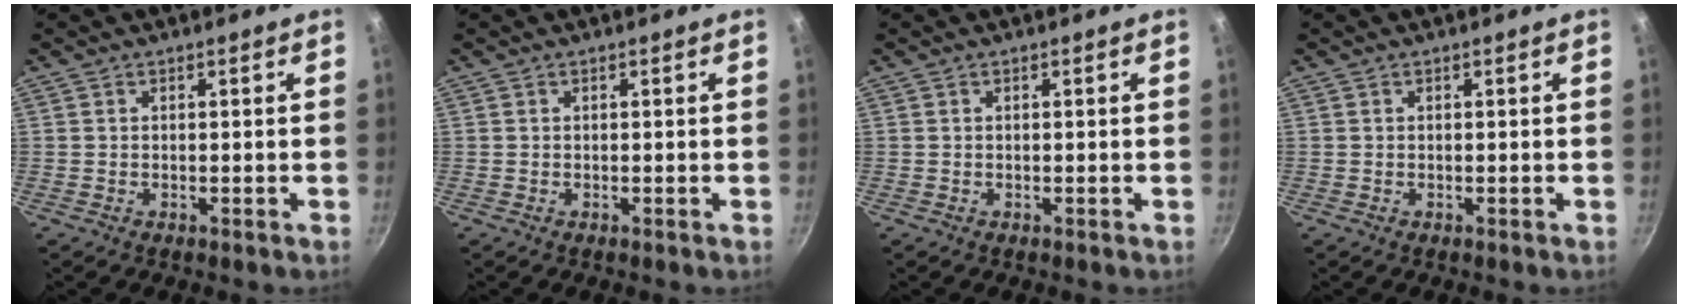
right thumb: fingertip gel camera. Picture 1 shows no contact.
{"total": 0.0}
{"total": 0.0}
{"total": 0.0}